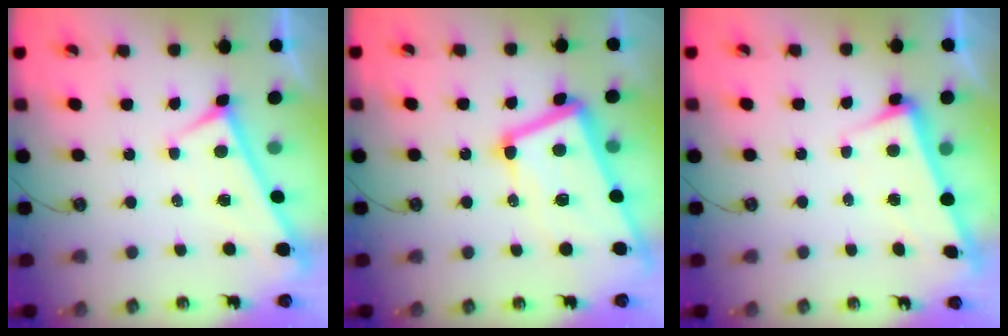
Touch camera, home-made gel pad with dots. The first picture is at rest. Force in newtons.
{"total": 13.7, "press": 13.6, "slide": 2.1}
{"total": 3.2, "press": 3.0, "slide": 1.1}